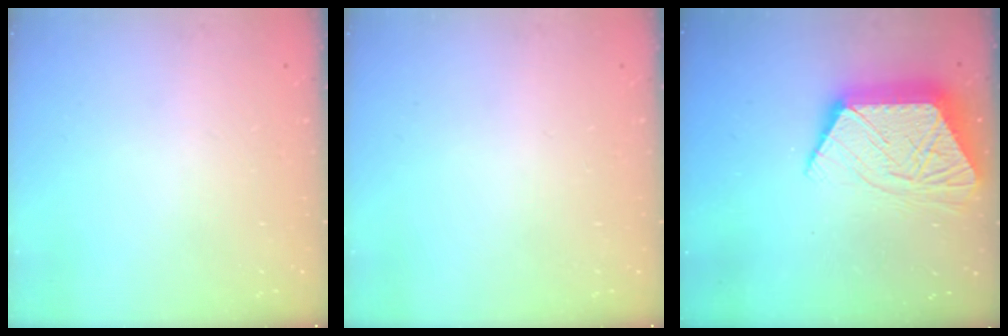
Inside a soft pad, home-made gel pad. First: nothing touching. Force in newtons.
{"total": 0.0}
{"total": 15.3, "press": 15.3, "slide": 1.3}